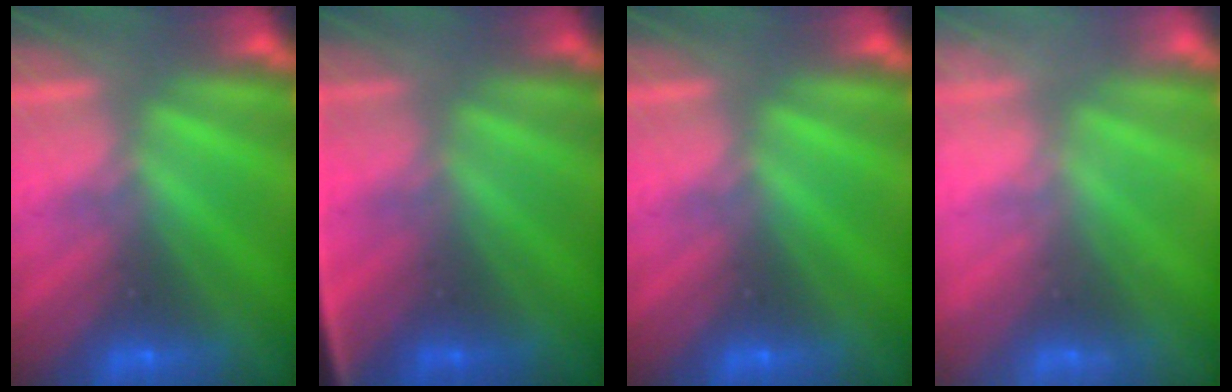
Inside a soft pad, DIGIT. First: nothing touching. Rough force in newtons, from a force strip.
{"total": 2.7}
{"total": 0.0}
{"total": 2.3}